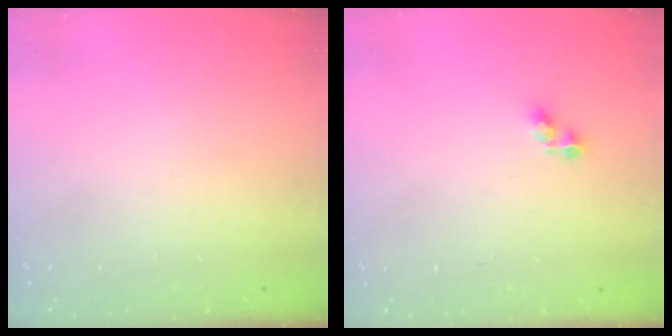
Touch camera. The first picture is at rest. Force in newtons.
{"total": 4.0, "press": 3.9, "slide": 0.6}